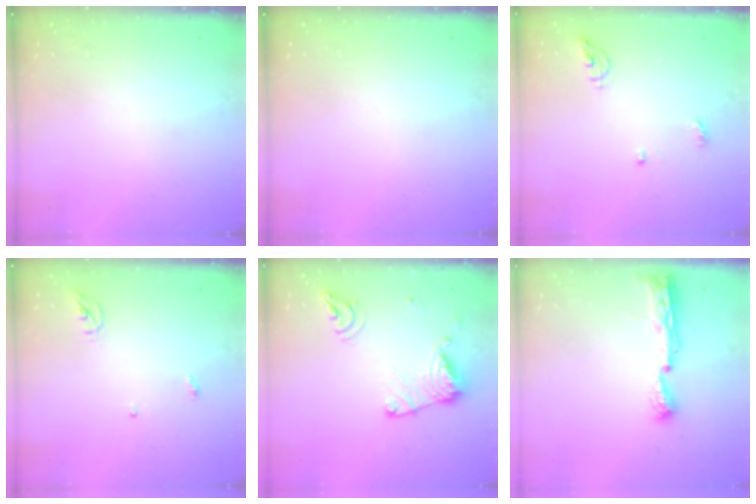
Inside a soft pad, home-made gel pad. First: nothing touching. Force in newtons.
{"total": 0.0}
{"total": 6.0, "press": 6.0, "slide": 0.4}
{"total": 3.8, "press": 3.8, "slide": 0.3}
{"total": 13.6, "press": 13.5, "slide": 1.5}
{"total": 8.0, "press": 8.0, "slide": 0.8}